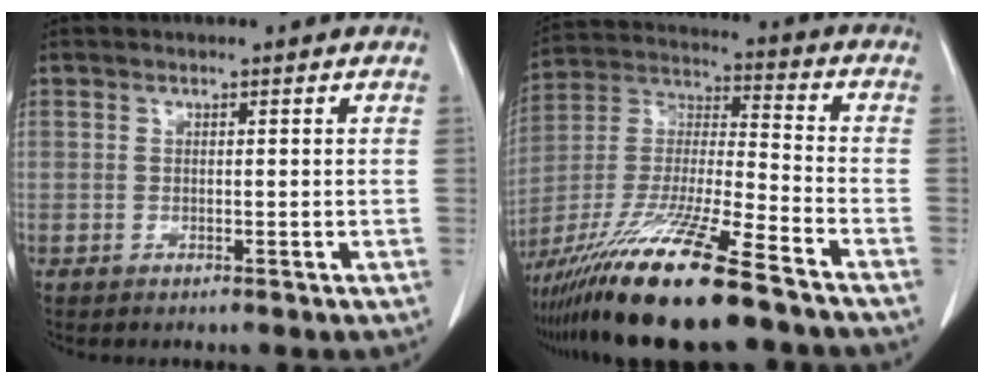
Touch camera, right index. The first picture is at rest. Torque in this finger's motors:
{"motor_torque": [1.47, -0.67, 1.05, 0.21]}